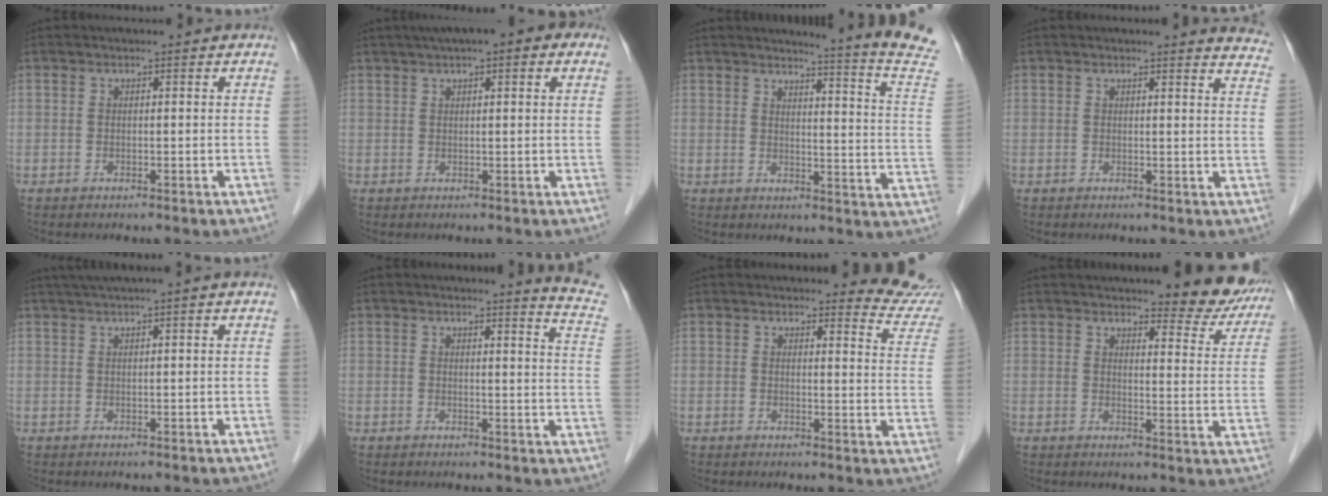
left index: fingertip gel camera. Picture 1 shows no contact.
{"total": 8.1, "force": [5.0, 1.7, 6.2], "torque": [-0.085, 0.040, 0.065]}
{"total": 13.6, "force": [12.4, -2.7, 4.9], "torque": [-0.070, -0.102, 0.120]}
{"total": 6.9, "force": [6.8, 0.2, 1.0], "torque": [0.007, -0.051, 0.038]}
{"total": 3.4, "force": [2.3, -0.8, 2.3], "torque": [-0.044, 0.017, 0.046]}
{"total": 7.4, "force": [7.1, -0.9, 1.8], "torque": [-0.022, -0.068, 0.053]}
{"total": 8.5, "force": [8.4, 0.4, 0.4], "torque": [0.016, -0.066, 0.062]}
{"total": 11.0, "force": [10.0, 2.2, 4.0], "torque": [-0.022, -0.026, 0.099]}